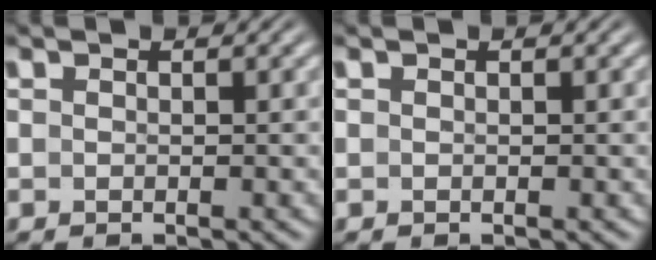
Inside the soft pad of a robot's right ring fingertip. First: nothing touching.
{"total": 0.0}